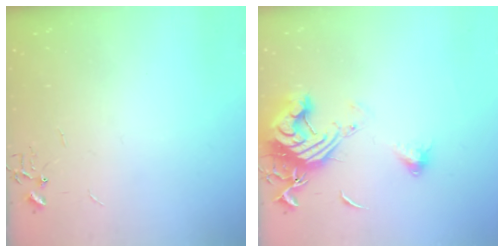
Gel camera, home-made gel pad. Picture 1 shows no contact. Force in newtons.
{"total": 15.3, "press": 15.2, "slide": 1.8}